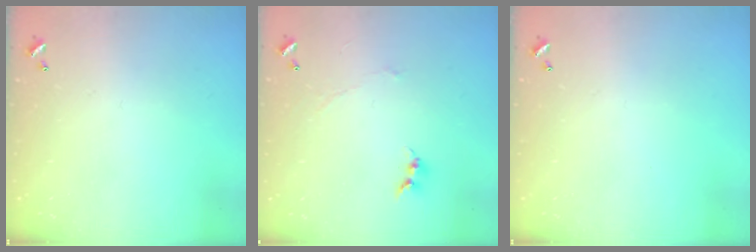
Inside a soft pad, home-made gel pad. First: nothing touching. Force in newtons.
{"total": 0.7, "press": 0.4, "slide": 0.6}
{"total": 0.0}